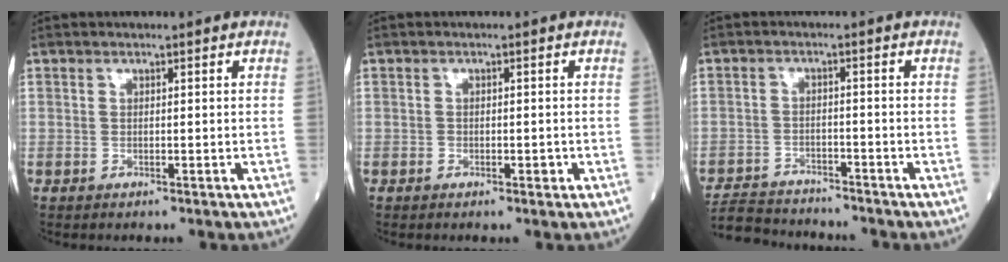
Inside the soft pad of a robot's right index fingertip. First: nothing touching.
{"total": 1.5, "force": [-0.5, 0.8, 1.2], "torque": [-0.017, 0.000, -0.006]}
{"total": 9.0, "force": [-8.8, 1.2, 1.5], "torque": [-0.025, 0.003, -0.145]}